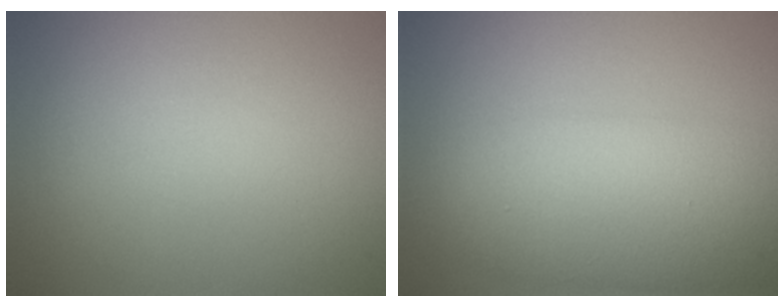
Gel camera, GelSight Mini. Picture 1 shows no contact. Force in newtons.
{"total": 7.8, "press": 7.8, "slide": 0.1}